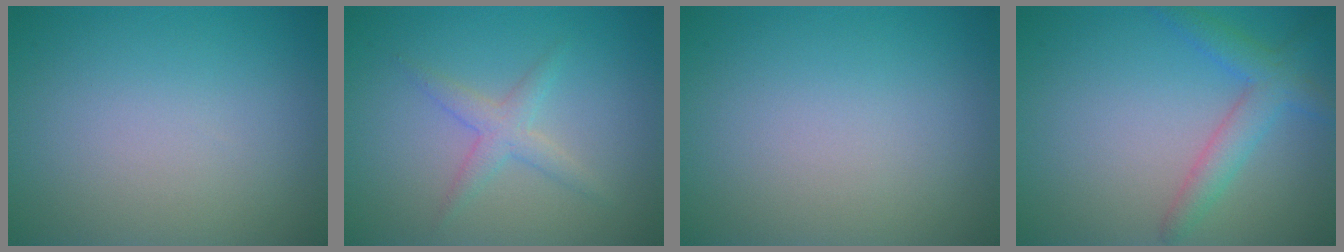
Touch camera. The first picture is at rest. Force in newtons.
{"total": 2.0, "press": 2.0, "slide": 0.0}
{"total": 0.0}
{"total": 2.2, "press": 2.2, "slide": 0.2}